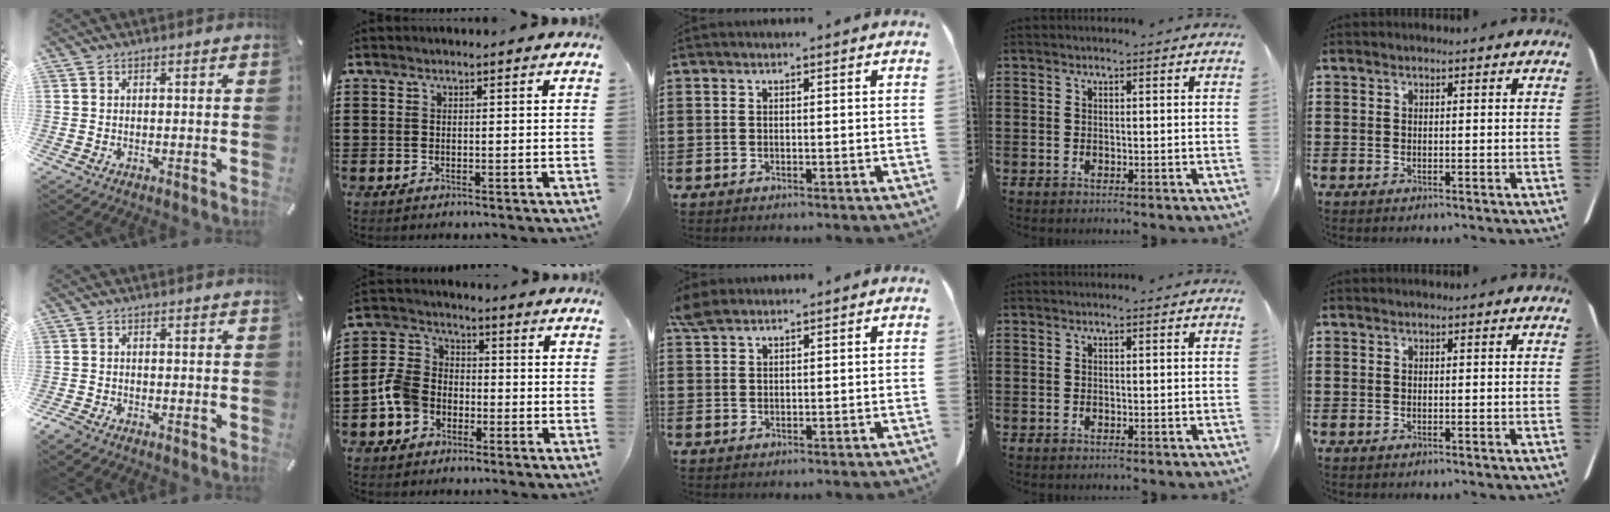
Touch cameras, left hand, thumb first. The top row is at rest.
{"thumb": {"total": 2.3, "force": [-1.9, 1.0, 0.8], "torque": [-0.027, 0.005, -0.041]}, "index": {"total": 6.7, "force": [-2.7, 5.2, 3.1], "torque": [-0.096, 0.013, -0.060]}, "middle": {"total": 2.9, "force": [2.4, 0.9, 1.5], "torque": [-0.037, 0.002, 0.046]}}